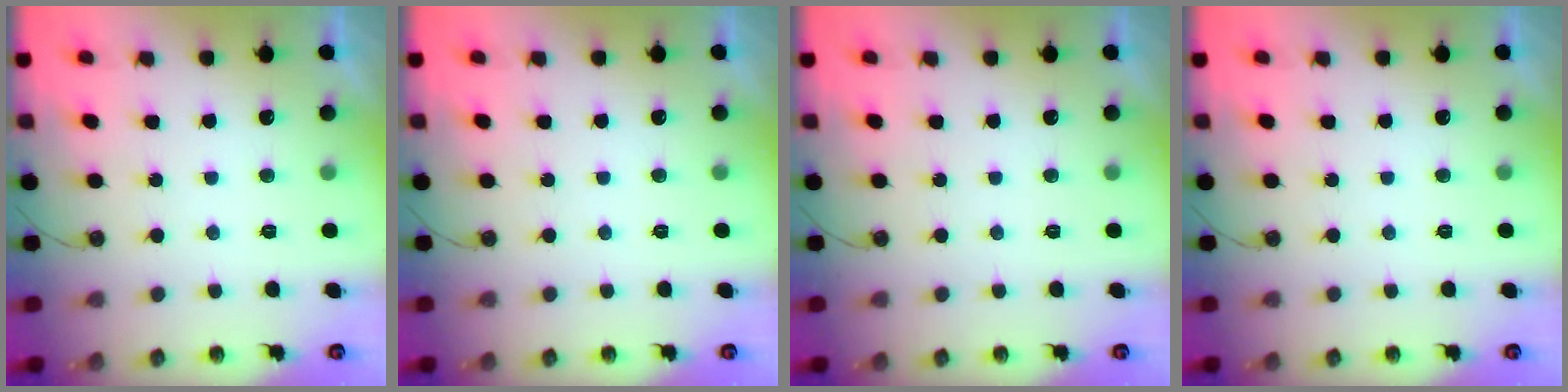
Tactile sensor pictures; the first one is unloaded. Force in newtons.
{"total": 0.0}
{"total": 0.0}
{"total": 0.0}